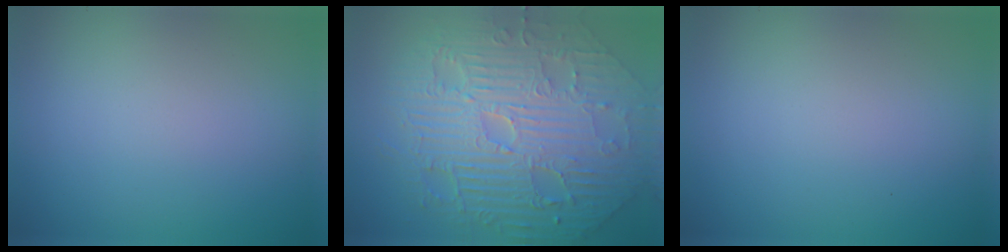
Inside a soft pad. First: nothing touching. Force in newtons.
{"total": 11.5, "press": 7.5, "slide": 8.7}
{"total": 0.0}